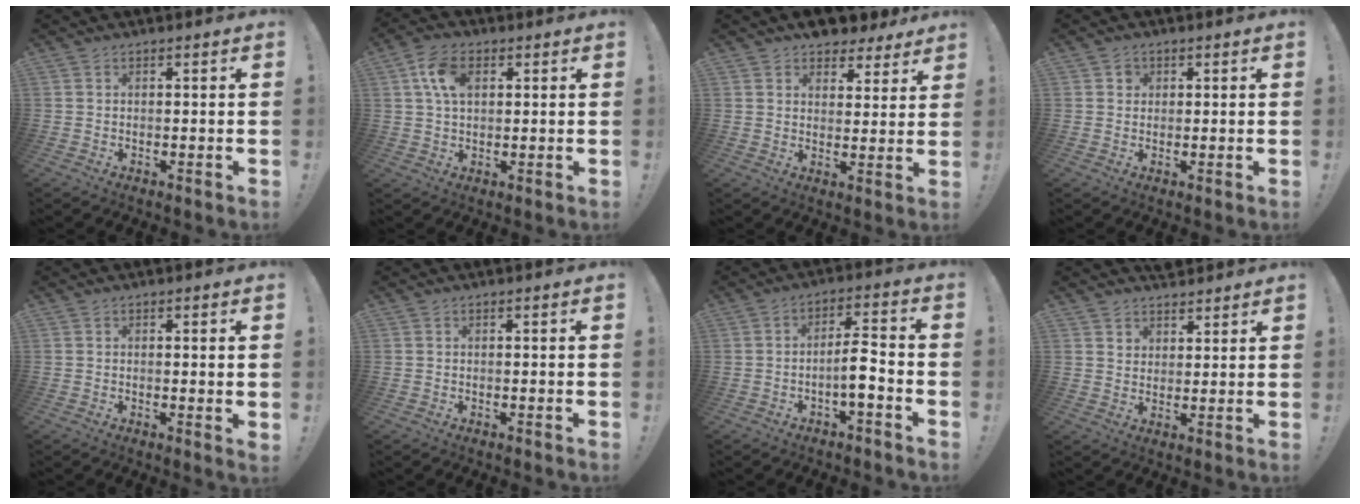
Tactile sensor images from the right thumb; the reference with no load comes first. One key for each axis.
{"total": 8.7, "fx": 2.5, "fy": 5.7, "fz": 6.1, "tx": -0.110, "ty": 0.006, "tz": 0.047}
{"total": 7.1, "fx": 6.2, "fy": 3.3, "fz": 1.2, "tx": -0.017, "ty": -0.049, "tz": 0.114}
{"total": 2.2, "fx": 0.8, "fy": 2.0, "fz": 0.5, "tx": 0.003, "ty": -0.005, "tz": 0.011}
{"total": 1.1, "fx": 0.6, "fy": 0.0, "fz": 1.0, "tx": -0.012, "ty": -0.002, "tz": 0.007}
{"total": 0.0}
{"total": 7.6, "fx": -2.7, "fy": 2.1, "fz": 6.8, "tx": -0.117, "ty": 0.019, "tz": -0.043}
{"total": 5.0, "fx": 4.2, "fy": 2.8, "fz": 0.0, "tx": 0.010, "ty": -0.033, "tz": 0.076}